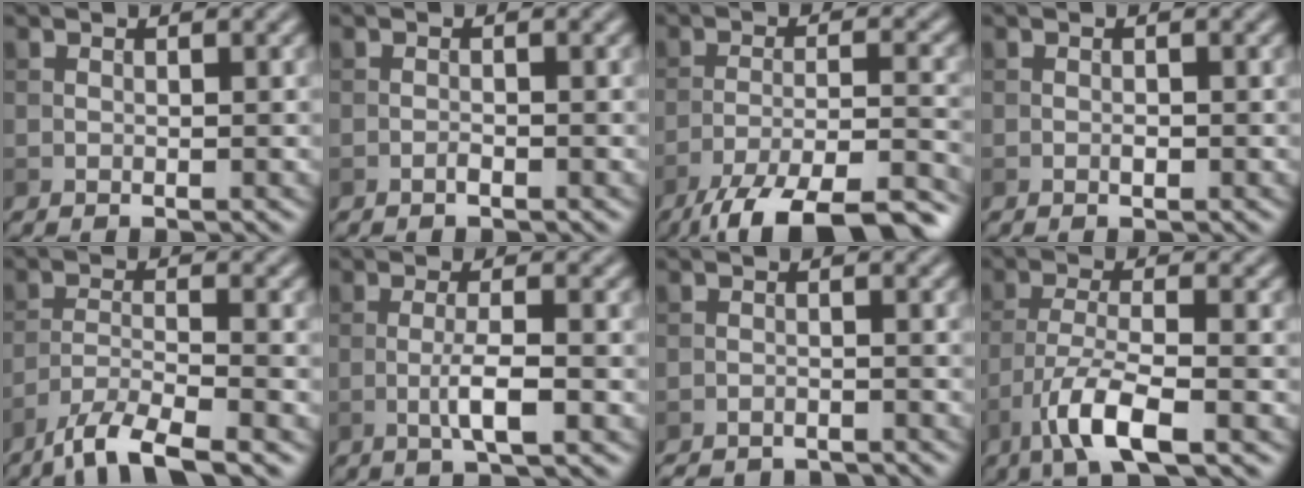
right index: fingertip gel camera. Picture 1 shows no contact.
{"total": 0.6, "force": [-0.4, 0.1, 0.4], "torque": [-0.006, 0.001, -0.009]}
{"total": 12.0, "force": [-9.5, 2.9, 6.8], "torque": [-0.108, -0.018, -0.143]}
{"total": 0.5, "force": [-0.2, 0.2, 0.4], "torque": [-0.007, 0.001, -0.003]}
{"total": 5.8, "force": [-4.5, 1.1, 3.5], "torque": [-0.062, -0.006, -0.088]}
{"total": 3.2, "force": [-0.9, 0.5, 3.0], "torque": [-0.055, 0.002, -0.020]}
{"total": 4.6, "force": [-4.5, 0.6, 0.7], "torque": [-0.016, -0.009, -0.067]}
{"total": 5.8, "force": [-3.2, 1.4, 4.6], "torque": [-0.090, -0.001, -0.066]}